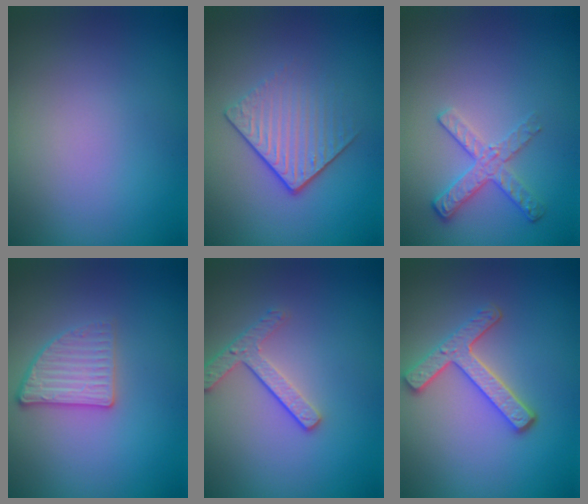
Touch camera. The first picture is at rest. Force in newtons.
{"total": 4.1, "press": 2.5, "slide": 3.2}
{"total": 2.6, "press": 2.4, "slide": 1.2}
{"total": 2.6, "press": 2.4, "slide": 1.0}
{"total": 2.6, "press": 2.2, "slide": 1.3}
{"total": 3.8, "press": 3.1, "slide": 2.1}